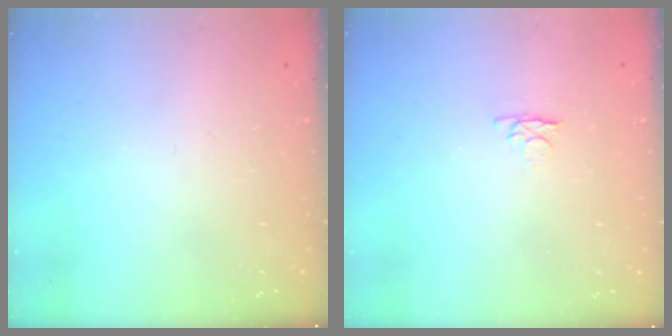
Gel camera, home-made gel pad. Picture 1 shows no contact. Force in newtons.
{"total": 4.1, "press": 4.0, "slide": 0.5}